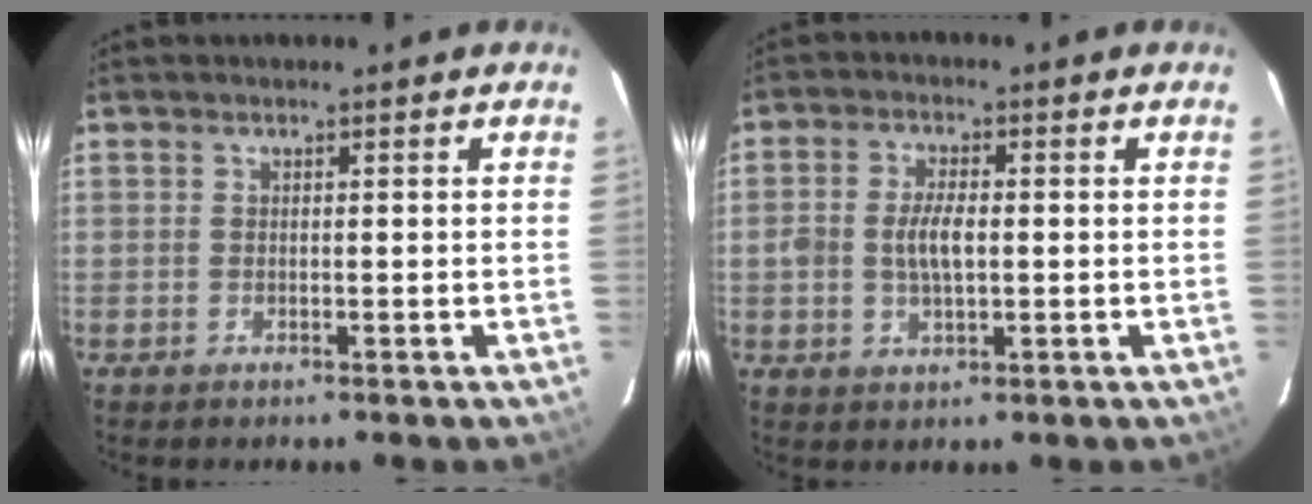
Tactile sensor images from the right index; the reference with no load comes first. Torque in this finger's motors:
{"motor_torque": [0.25, 0.16, 0.09, 0.08]}